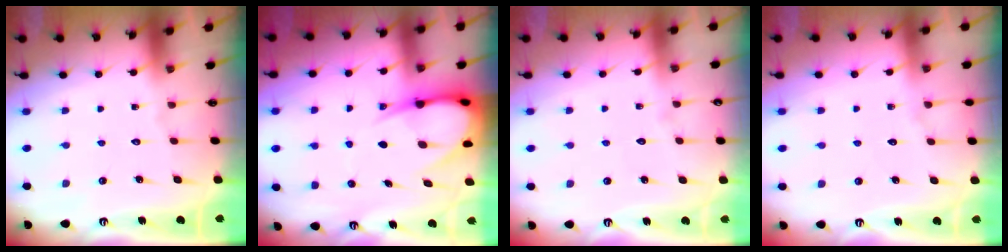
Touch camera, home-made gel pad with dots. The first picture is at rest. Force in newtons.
{"total": 10.9, "press": 10.8, "slide": 1.2}
{"total": 1.8, "press": 1.8, "slide": 0.1}
{"total": 4.4, "press": 4.4, "slide": 0.6}